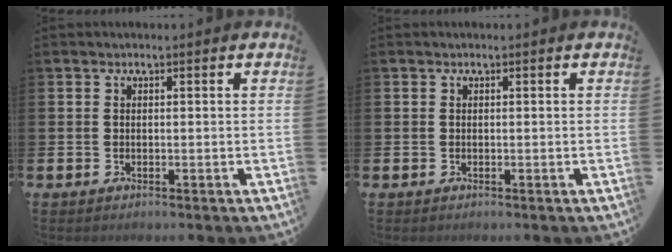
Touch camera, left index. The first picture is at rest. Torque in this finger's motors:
{"motor_torque": [-0.04, -0.02, 0.01, 0.02]}